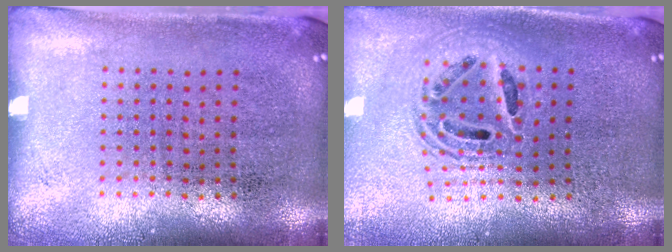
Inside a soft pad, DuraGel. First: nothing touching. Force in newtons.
{"total": 1.8, "press": 1.5, "slide": 1.0}